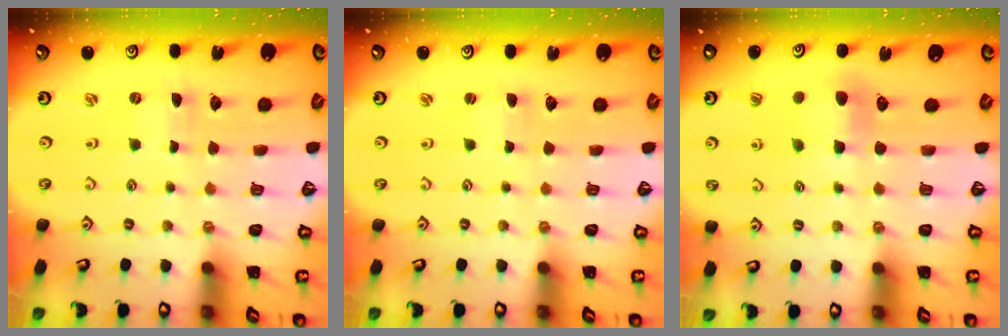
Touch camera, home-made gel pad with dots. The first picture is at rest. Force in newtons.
{"total": 2.0, "press": 2.0, "slide": 0.4}
{"total": 5.8, "press": 5.8, "slide": 0.4}